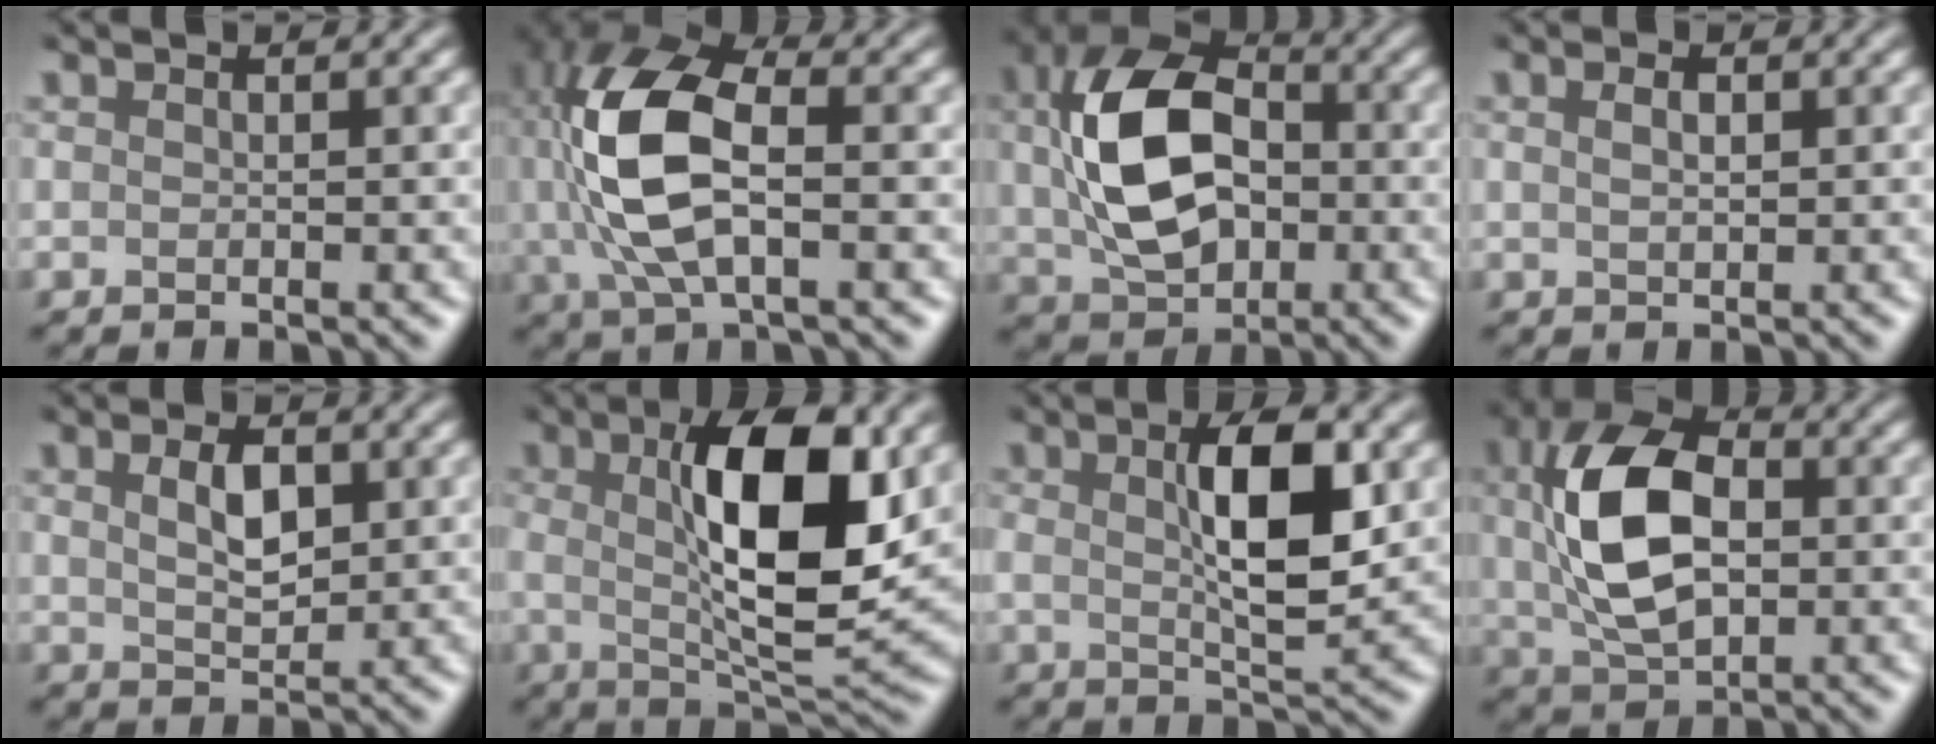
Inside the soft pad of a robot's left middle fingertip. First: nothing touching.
{"total": 9.5, "force": [0.5, 4.9, 8.2], "torque": [-0.199, 0.011, 0.013]}
{"total": 10.2, "force": [0.6, 6.8, 7.6], "torque": [-0.175, 0.009, 0.016]}
{"total": 1.1, "force": [0.7, 0.4, 0.7], "torque": [-0.007, 0.010, 0.010]}
{"total": 2.1, "force": [0.9, 0.8, 1.7], "torque": [-0.046, 0.007, 0.021]}
{"total": 9.9, "force": [1.9, 3.0, 9.3], "torque": [-0.157, 0.003, 0.037]}
{"total": 5.7, "force": [1.2, 1.4, 5.4], "torque": [-0.093, 0.009, 0.022]}
{"total": 9.5, "force": [0.8, 5.7, 7.5], "torque": [-0.162, 0.013, 0.015]}